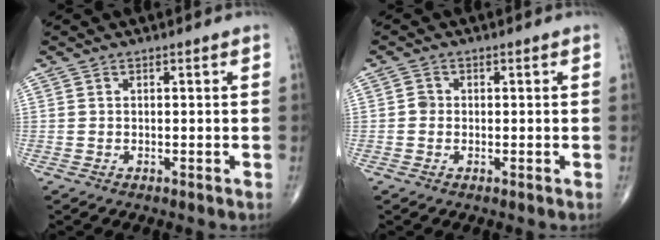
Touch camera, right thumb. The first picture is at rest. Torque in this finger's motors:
{"motor_torque": [0.39, 0.53, 0.29, 0.19, -0.05]}